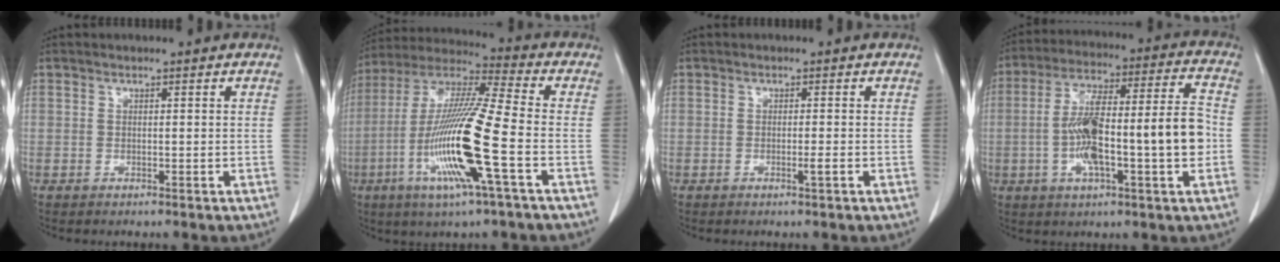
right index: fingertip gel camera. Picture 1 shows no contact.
{"total": 18.0, "force": [-5.4, 0.1, 17.1], "torque": [-0.351, -0.016, -0.109]}
{"total": 1.2, "force": [-0.5, -0.2, 1.1], "torque": [-0.021, -0.002, -0.008]}
{"total": 17.3, "force": [-2.7, 2.2, 16.9], "torque": [-0.293, 0.022, -0.044]}